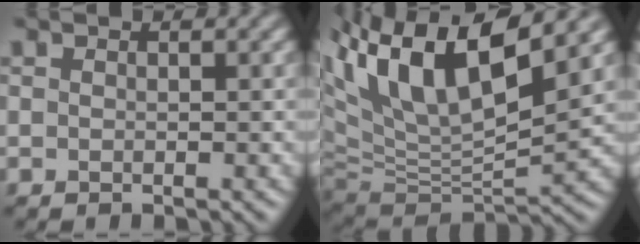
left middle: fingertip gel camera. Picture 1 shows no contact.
{"total": 12.6, "force": [5.8, 4.2, 10.4], "torque": [-0.200, 0.012, 0.104]}